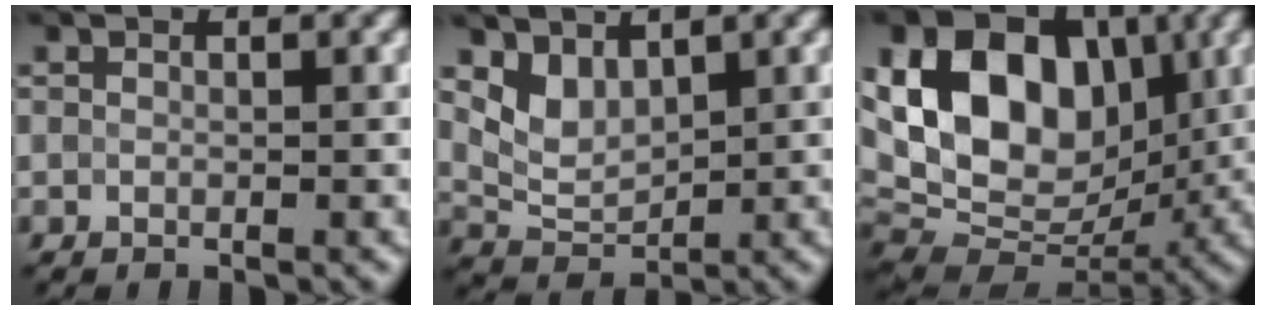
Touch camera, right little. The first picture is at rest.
{"total": 2.7, "force": [1.7, 1.5, 1.5], "torque": [-0.034, -0.009, 0.041]}
{"total": 14.4, "force": [3.4, 9.9, 9.9], "torque": [-0.165, 0.032, 0.054]}